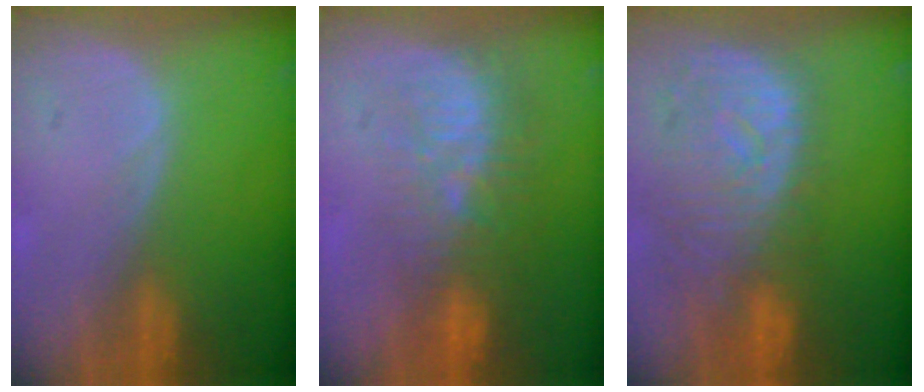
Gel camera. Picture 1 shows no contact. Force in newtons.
{"total": 9.3, "press": 8.6, "slide": 3.5}
{"total": 11.3, "press": 9.9, "slide": 5.6}